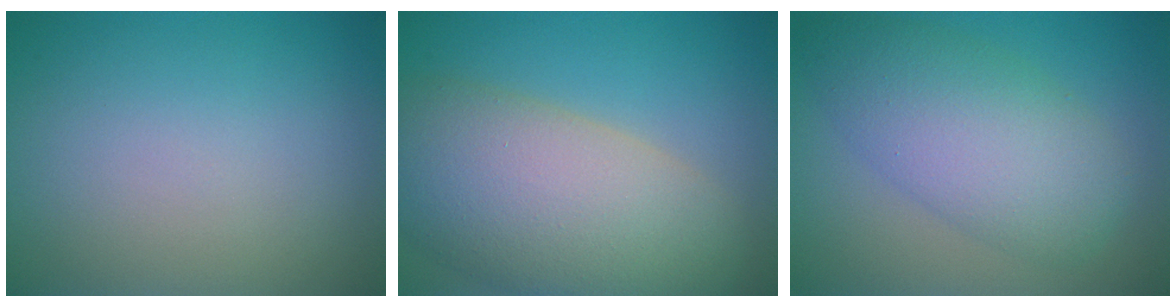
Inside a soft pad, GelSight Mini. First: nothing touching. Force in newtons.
{"total": 11.8, "press": 11.8, "slide": 0.9}
{"total": 7.2, "press": 7.2, "slide": 0.2}